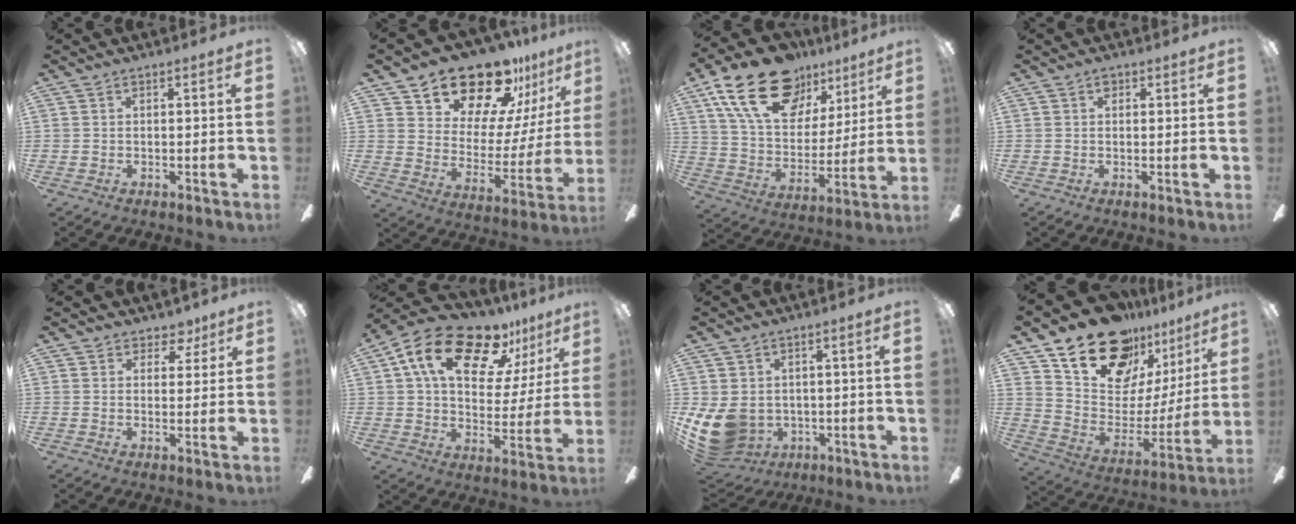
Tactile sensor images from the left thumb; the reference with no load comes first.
{"total": 20.5, "force": [17.5, 8.3, 6.8], "torque": [-0.123, -0.132, 0.314]}
{"total": 22.4, "force": [14.0, 12.8, 12.0], "torque": [-0.213, -0.066, 0.255]}
{"total": 1.2, "force": [0.7, 0.9, 0.4], "torque": [0.006, -0.003, 0.008]}
{"total": 4.7, "force": [3.4, 3.1, 0.7], "torque": [0.002, -0.018, 0.057]}
{"total": 19.4, "force": [12.1, 9.7, 11.6], "torque": [-0.194, -0.067, 0.207]}
{"total": 11.0, "force": [-1.3, 9.4, 5.5], "torque": [-0.142, -0.005, -0.021]}
{"total": 20.4, "force": [15.5, 10.7, 7.9], "torque": [-0.139, -0.113, 0.285]}